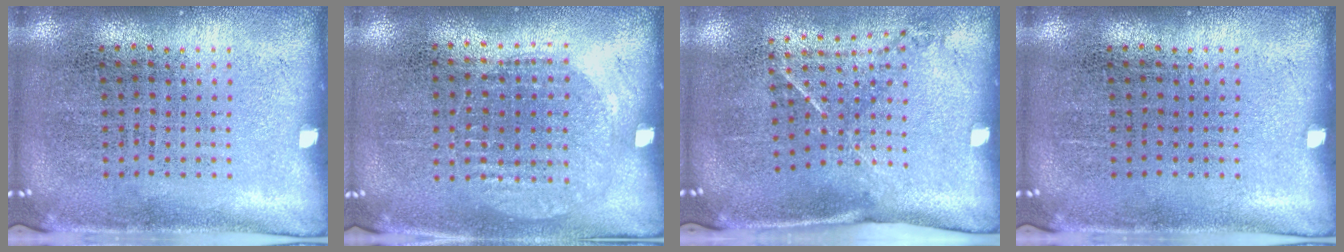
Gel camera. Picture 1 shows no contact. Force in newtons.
{"total": 1.0, "press": 0.9, "slide": 0.4}
{"total": 1.5, "press": 1.0, "slide": 1.1}
{"total": 0.0}